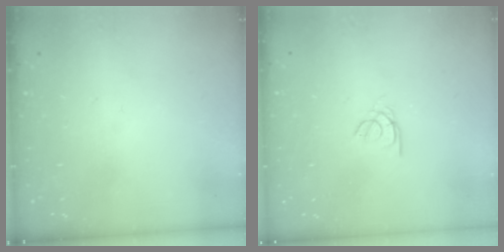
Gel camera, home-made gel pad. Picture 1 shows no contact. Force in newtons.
{"total": 2.1, "press": 2.1, "slide": 0.2}